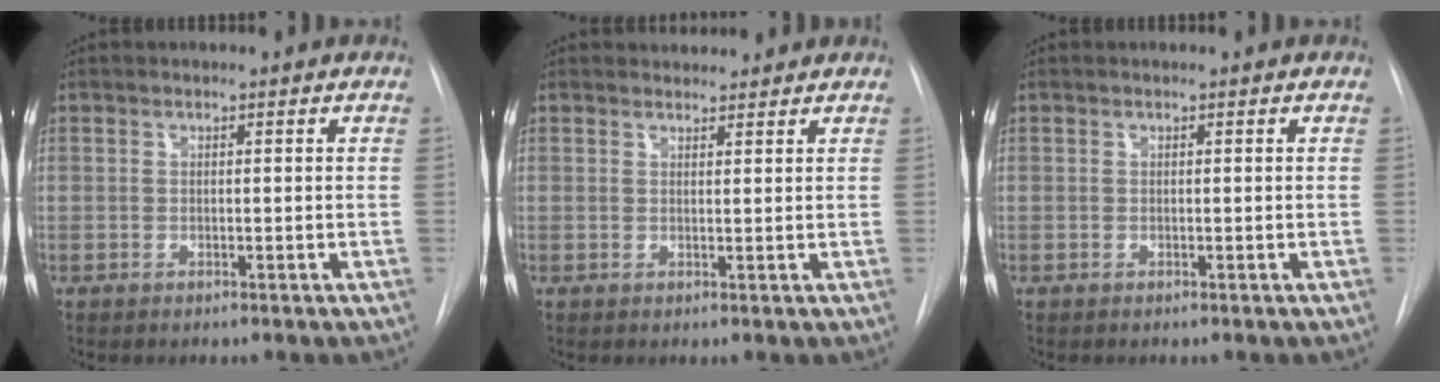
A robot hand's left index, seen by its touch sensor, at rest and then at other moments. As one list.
[{"total": 3.4, "force": [3.3, 0.9, 0.1], "torque": [-0.003, 0.019, 0.046]}, {"total": 0.0}]